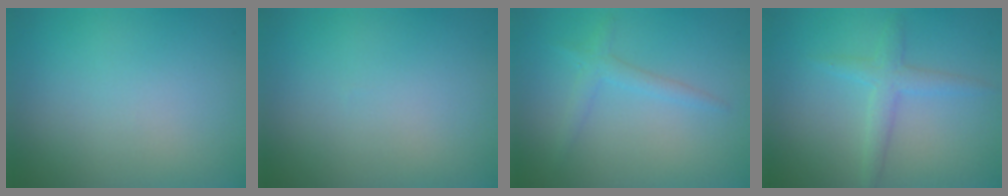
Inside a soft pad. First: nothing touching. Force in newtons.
{"total": 0.0}
{"total": 1.7, "press": 1.7, "slide": 0.1}
{"total": 2.2, "press": 2.2, "slide": 0.1}